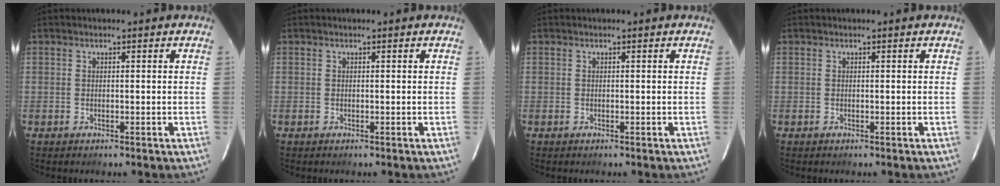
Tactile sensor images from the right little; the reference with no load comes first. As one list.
[{"total": 0.0}, {"total": 0.0}, {"total": 0.0}]